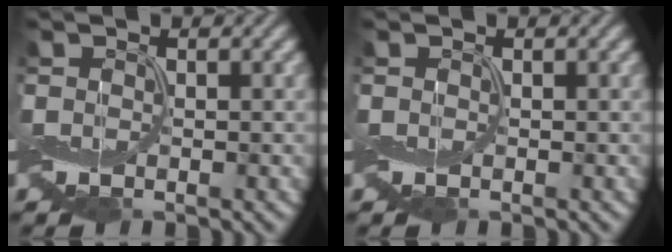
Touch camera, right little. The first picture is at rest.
{"total": 0.0}